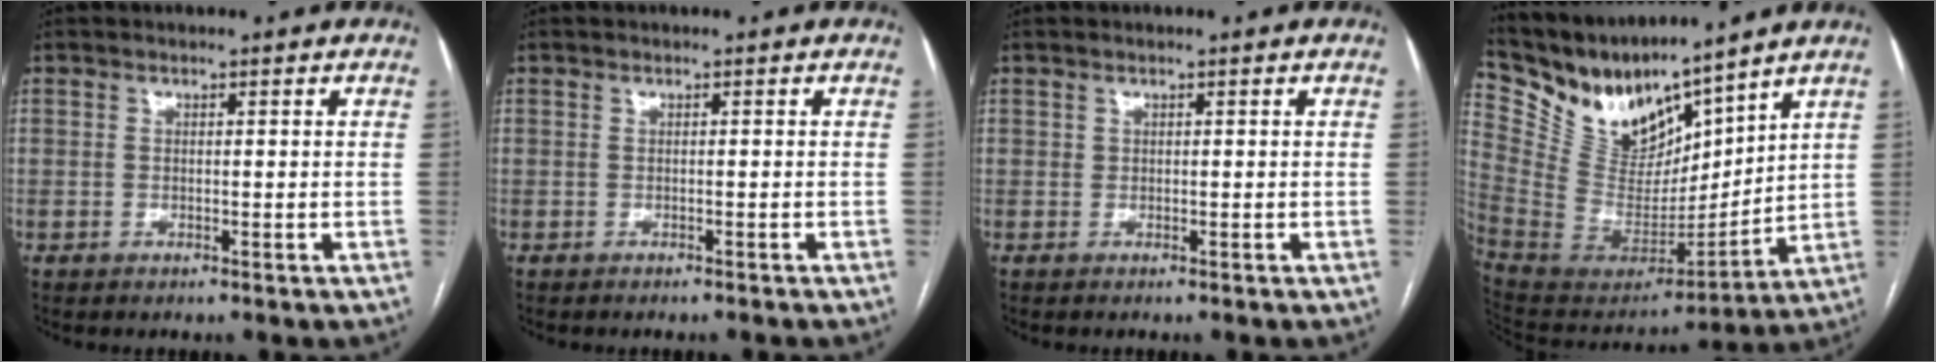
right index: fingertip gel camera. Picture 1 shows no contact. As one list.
[{"total": 1.3, "force": [-1.2, -0.1, 0.4], "torque": [-0.004, -0.001, -0.014]}, {"total": 0.0}, {"total": 15.3, "force": [13.8, 3.5, 5.6], "torque": [-0.122, 0.003, 0.286]}]